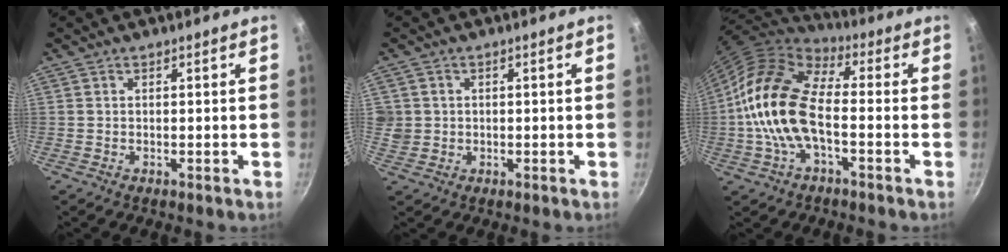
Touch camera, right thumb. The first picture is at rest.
{"total": 3.6, "force": [0.3, 3.5, 1.0], "torque": [-0.012, 0.007, 0.011]}
{"total": 16.3, "force": [-2.2, 8.4, 13.7], "torque": [-0.241, 0.031, -0.055]}